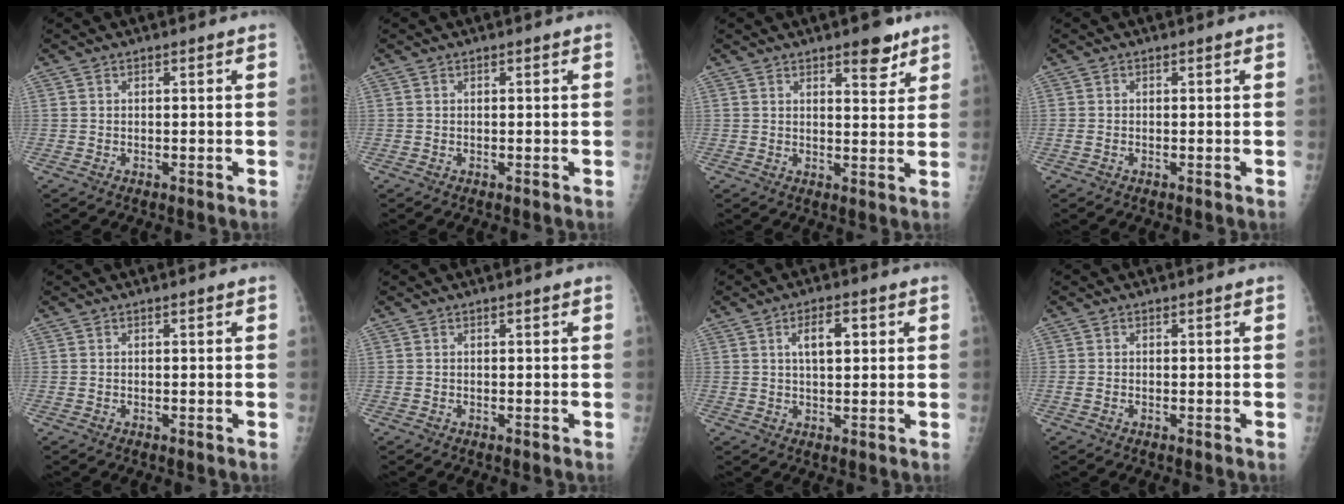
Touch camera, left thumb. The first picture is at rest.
{"total": 0.0}
{"total": 5.5, "force": [3.8, 2.0, 3.4], "torque": [-0.029, -0.024, 0.050]}
{"total": 0.9, "force": [-0.2, 0.5, 0.7], "torque": [-0.015, 0.002, -0.003]}
{"total": 0.0}
{"total": 0.0}
{"total": 4.9, "force": [1.7, 2.1, 4.1], "torque": [-0.058, 0.001, 0.029]}
{"total": 1.1, "force": [-0.3, 0.6, 0.8], "torque": [-0.020, 0.000, -0.005]}